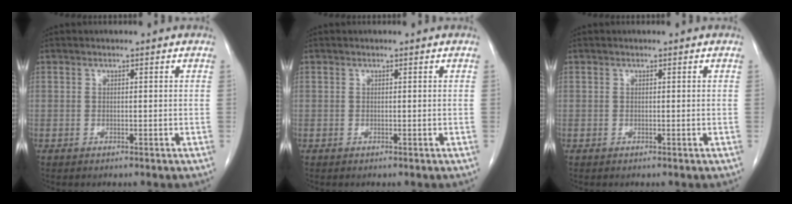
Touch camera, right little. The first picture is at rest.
{"total": 0.0}
{"total": 0.0}